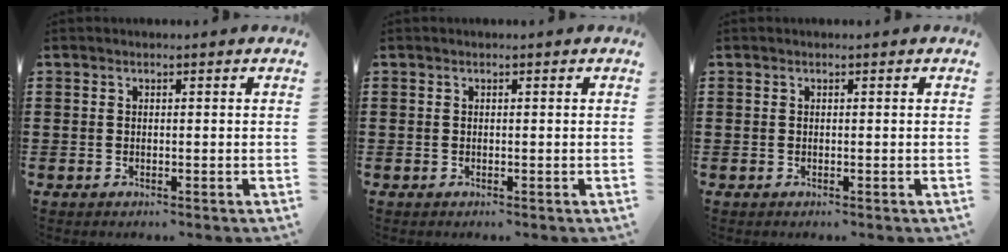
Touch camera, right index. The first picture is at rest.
{"total": 0.0}
{"total": 0.0}